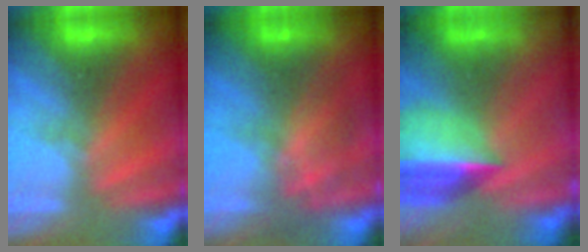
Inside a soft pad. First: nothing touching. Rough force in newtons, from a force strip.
{"total": 2.9}
{"total": 6.9}